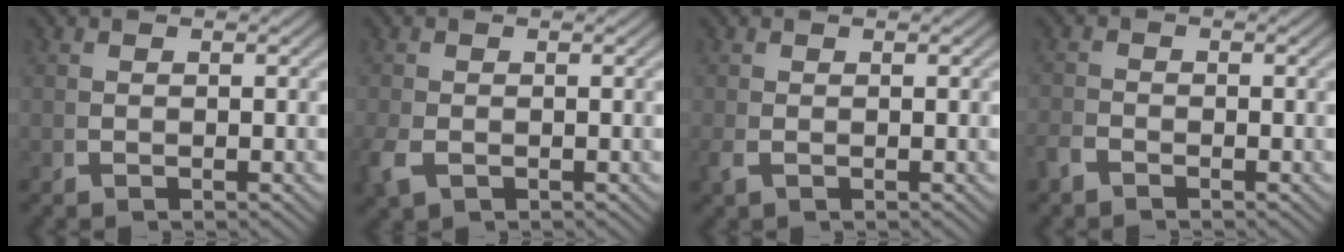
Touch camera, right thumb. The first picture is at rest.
{"total": 1.5, "force": [-0.6, 1.1, 0.9], "torque": [-0.026, -0.009, -0.004]}
{"total": 0.6, "force": [-0.1, 0.2, 0.5], "torque": [-0.019, -0.002, 0.001]}
{"total": 1.0, "force": [-1.0, 0.1, 0.1], "torque": [0.006, -0.001, -0.022]}